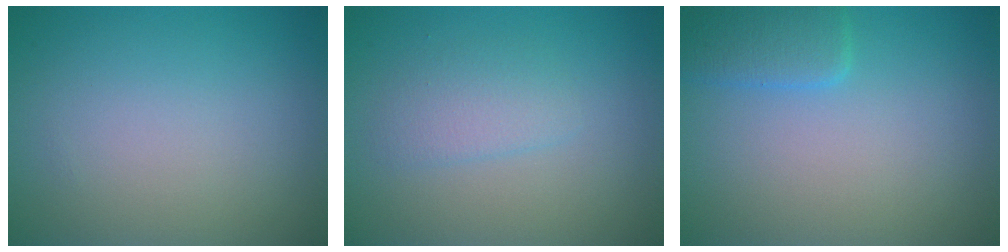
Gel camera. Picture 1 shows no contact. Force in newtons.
{"total": 2.0, "press": 2.0, "slide": 0.1}
{"total": 2.7, "press": 2.7, "slide": 0.1}